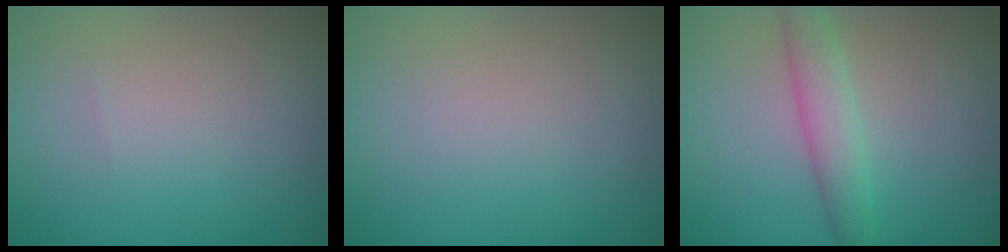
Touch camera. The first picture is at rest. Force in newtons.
{"total": 0.0}
{"total": 3.0, "press": 3.0, "slide": 0.1}